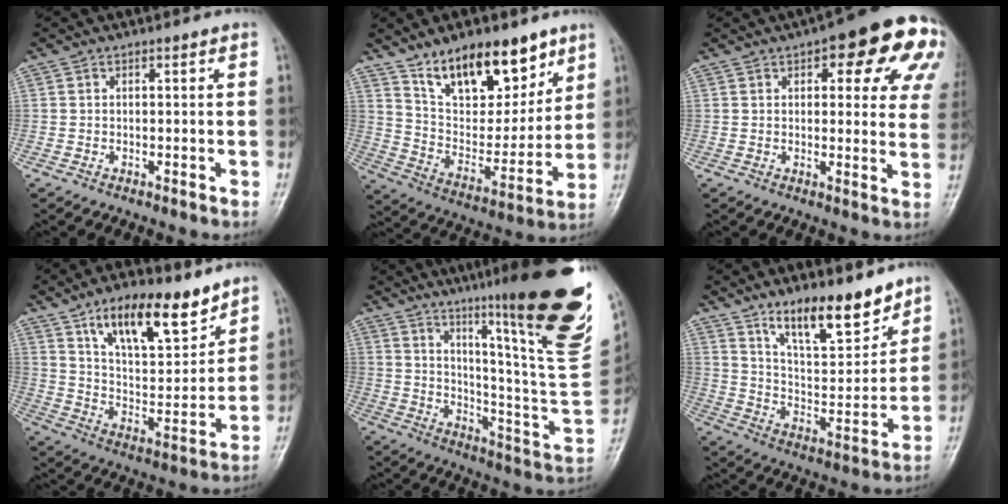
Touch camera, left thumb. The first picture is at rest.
{"total": 18.8, "force": [12.4, 8.8, 11.1], "torque": [-0.117, -0.068, 0.218]}
{"total": 19.2, "force": [8.5, 7.3, 15.5], "torque": [-0.152, -0.011, 0.091]}
{"total": 16.5, "force": [10.8, 6.4, 10.7], "torque": [-0.138, -0.062, 0.192]}
{"total": 30.8, "force": [17.6, 3.4, 25.1], "torque": [-0.298, -0.085, 0.265]}
{"total": 14.5, "force": [10.7, 4.6, 8.7], "torque": [-0.108, -0.080, 0.190]}